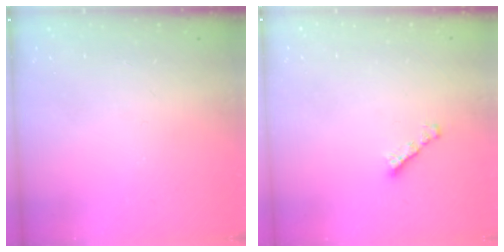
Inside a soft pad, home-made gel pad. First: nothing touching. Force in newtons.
{"total": 3.0, "press": 3.0, "slide": 0.1}